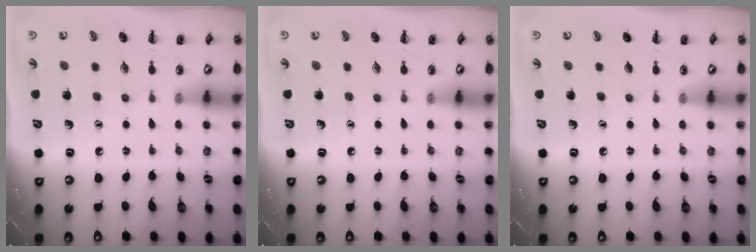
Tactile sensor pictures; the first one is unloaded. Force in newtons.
{"total": 0.0}
{"total": 0.0}